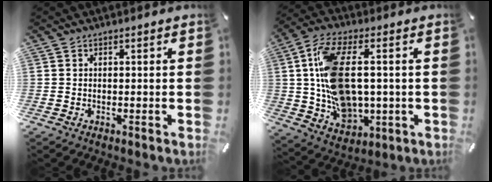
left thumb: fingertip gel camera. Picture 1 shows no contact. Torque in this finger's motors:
{"motor_torque": [1.94, 3.06, 0.58, -0.10, 0.35]}